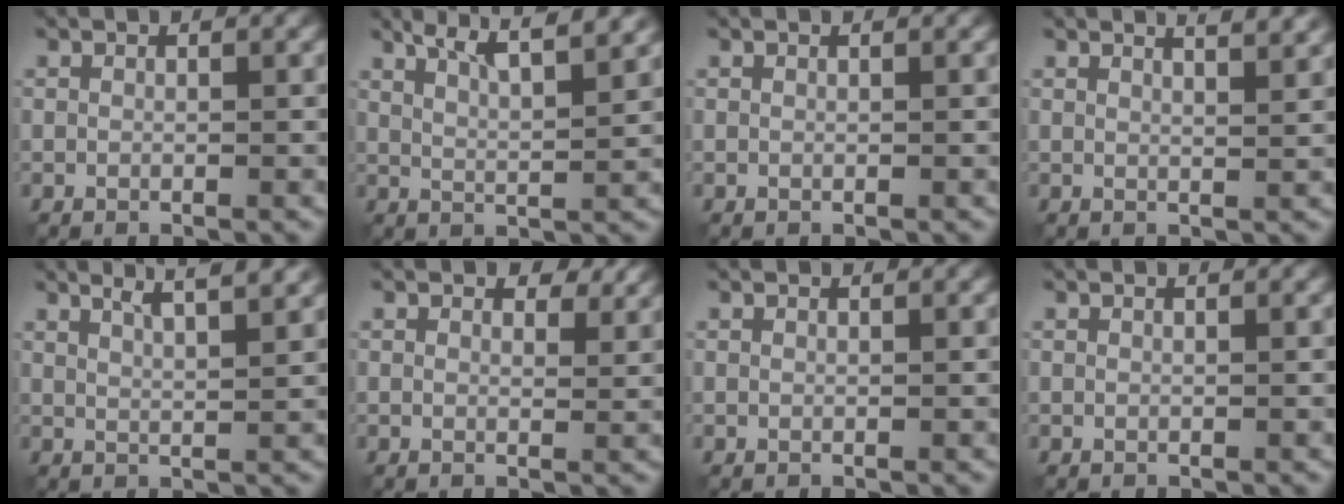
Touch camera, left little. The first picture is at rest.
{"total": 7.4, "force": [5.3, 1.8, 4.9], "torque": [-0.058, 0.022, 0.053]}
{"total": 0.0}
{"total": 4.1, "force": [3.1, 1.5, 2.3], "torque": [0.000, 0.021, 0.013]}
{"total": 5.7, "force": [4.0, 1.6, 3.8], "torque": [-0.033, 0.028, 0.035]}
{"total": 2.3, "force": [1.7, 1.1, 1.1], "torque": [-0.016, -0.004, 0.023]}
{"total": 0.5, "force": [0.5, 0.0, 0.1], "torque": [-0.002, -0.001, 0.006]}
{"total": 0.7, "force": [0.6, 0.2, 0.3], "torque": [-0.004, 0.002, 0.005]}